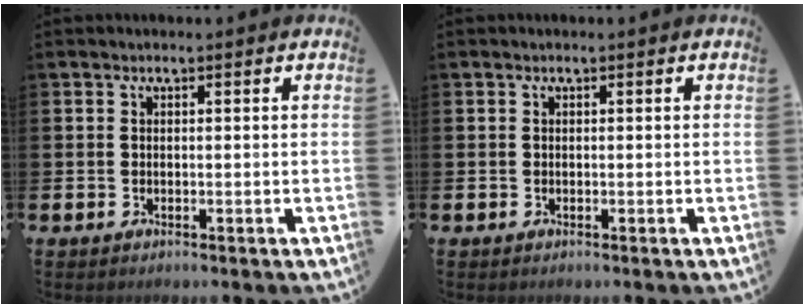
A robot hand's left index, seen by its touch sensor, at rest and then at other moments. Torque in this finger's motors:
{"motor_torque": [-0.09, 0.06, -0.04, 0.00]}